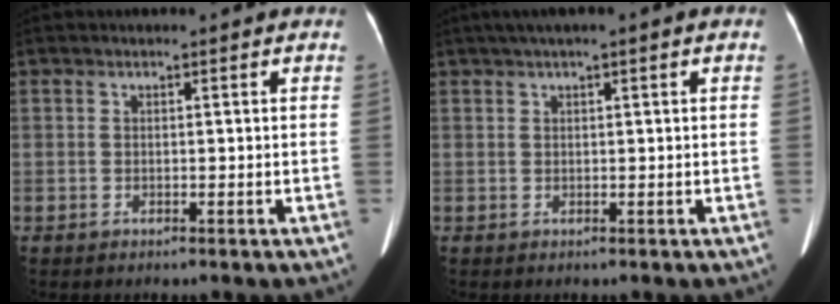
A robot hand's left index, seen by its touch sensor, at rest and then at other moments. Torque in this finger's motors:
{"motor_torque": [1.04, -1.10, 0.22, 0.15]}